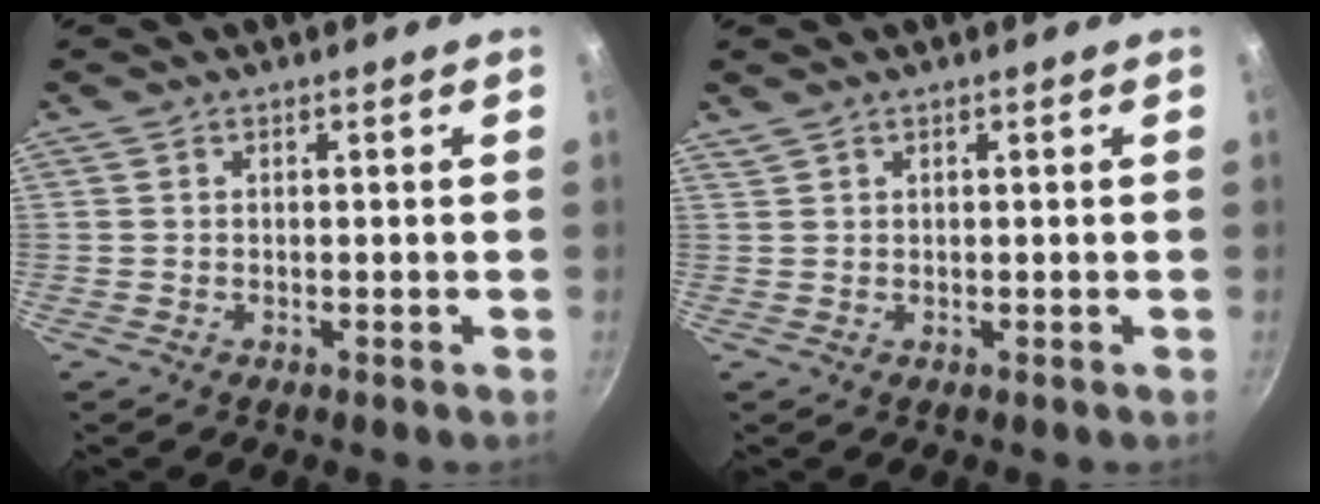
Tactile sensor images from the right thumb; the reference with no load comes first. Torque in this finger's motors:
{"motor_torque": [0.30, -0.24, -0.52, 0.32, 0.08]}